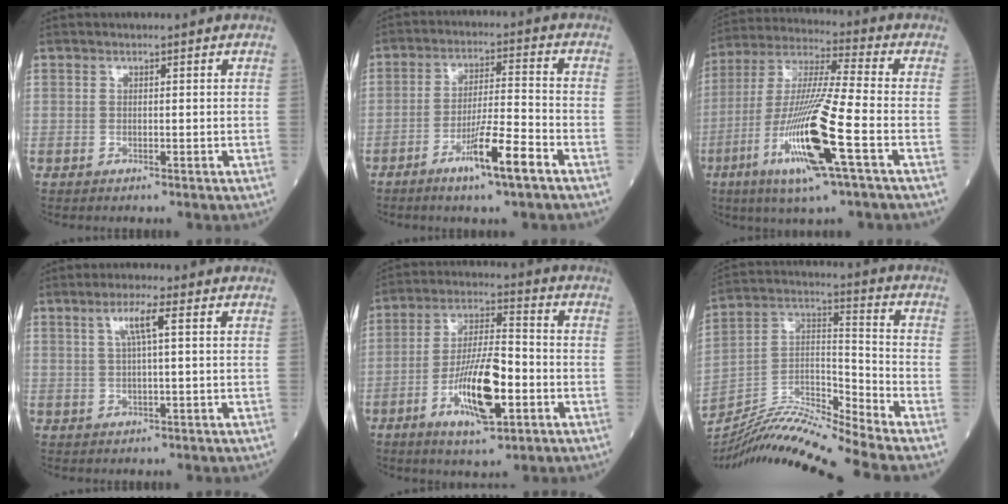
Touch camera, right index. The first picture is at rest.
{"total": 8.6, "force": [-4.9, -0.1, 7.1], "torque": [-0.125, -0.007, -0.087]}
{"total": 17.3, "force": [-6.4, 0.1, 16.1], "torque": [-0.335, -0.022, -0.122]}
{"total": 4.0, "force": [1.3, -0.1, 3.7], "torque": [-0.073, 0.008, 0.025]}
{"total": 12.2, "force": [-4.3, 2.7, 11.1], "torque": [-0.210, -0.001, -0.073]}
{"total": 15.5, "force": [-14.5, -2.5, 5.1], "torque": [-0.091, 0.024, -0.266]}